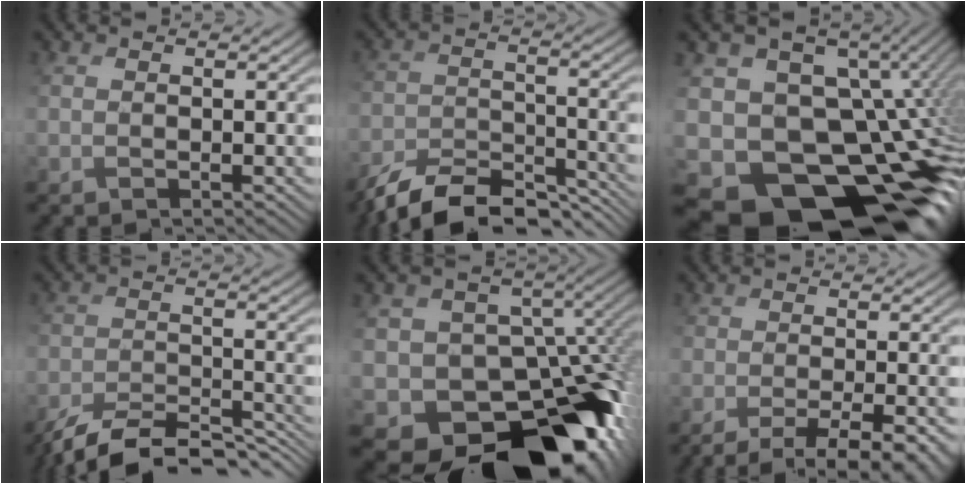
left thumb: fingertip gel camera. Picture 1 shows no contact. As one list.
[{"total": 9.8, "force": [-9.2, 2.3, 2.7], "torque": [-0.043, -0.011, -0.163]}, {"total": 22.0, "force": [-11.7, 14.2, 12.1], "torque": [-0.179, -0.006, -0.173]}, {"total": 9.7, "force": [-9.1, 1.8, 3.0], "torque": [-0.046, -0.013, -0.150]}, {"total": 18.3, "force": [-10.4, 12.4, 8.6], "torque": [-0.117, -0.039, -0.140]}, {"total": 8.4, "force": [-5.8, 2.4, 5.5], "torque": [-0.048, -0.006, -0.070]}]